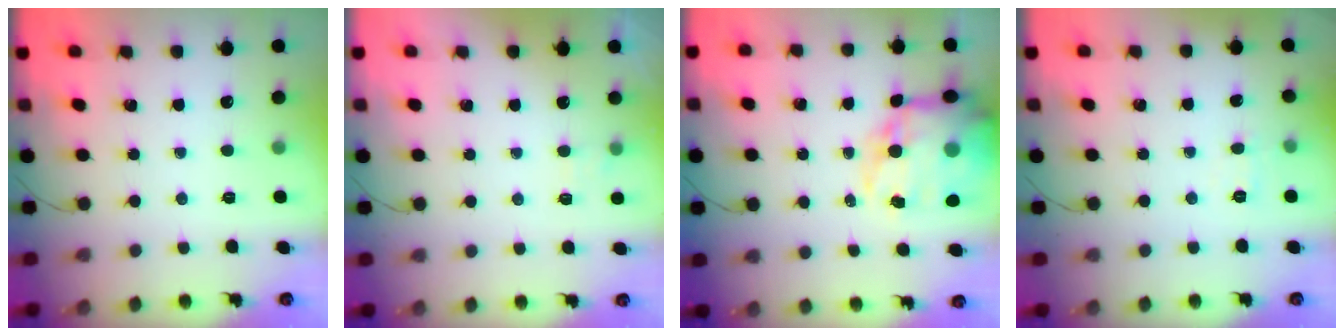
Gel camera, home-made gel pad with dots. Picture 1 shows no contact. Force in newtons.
{"total": 2.8, "press": 2.5, "slide": 1.4}
{"total": 23.6, "press": 23.0, "slide": 5.3}
{"total": 4.2, "press": 4.0, "slide": 1.2}